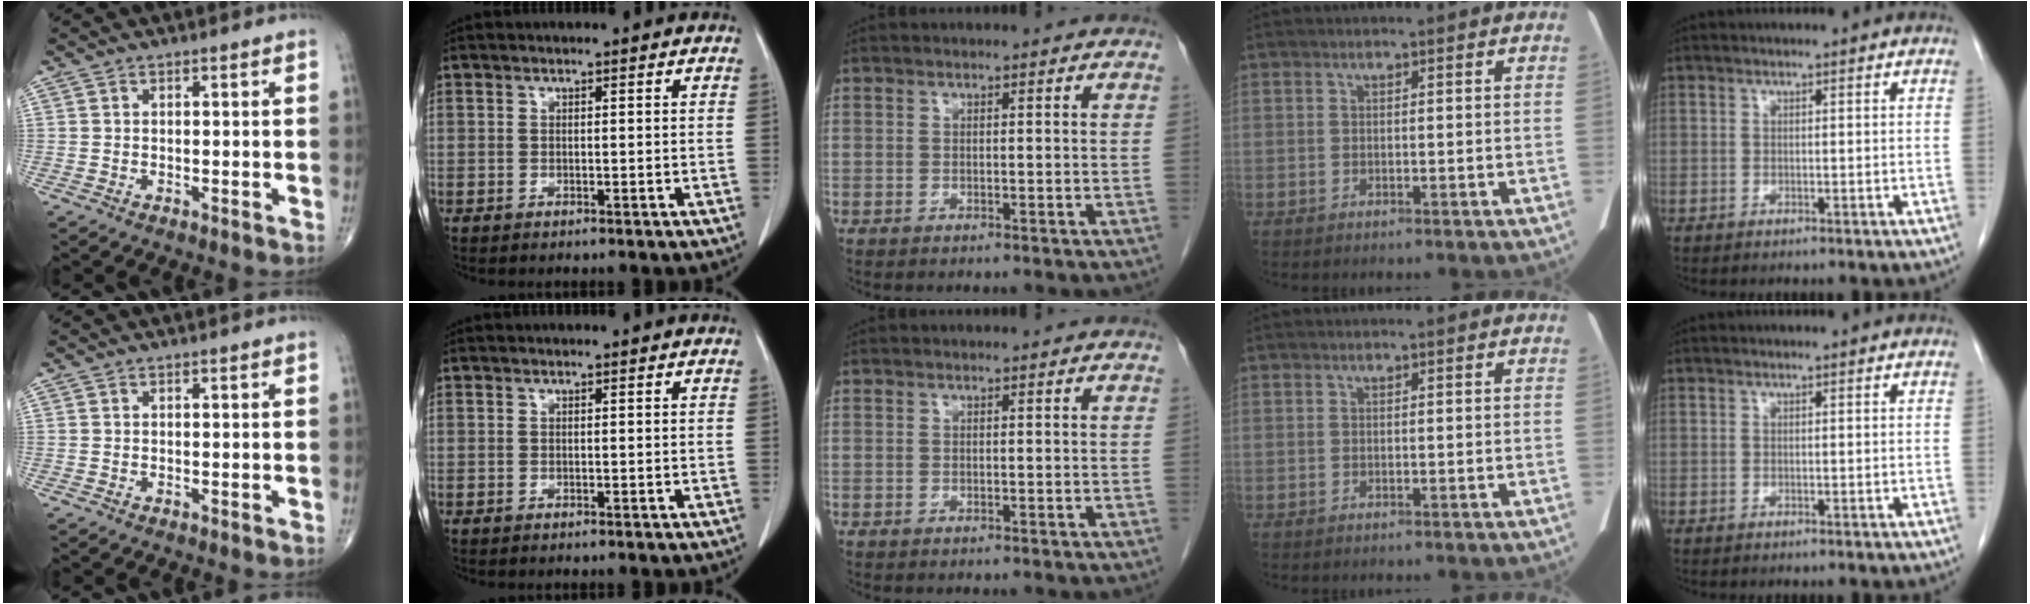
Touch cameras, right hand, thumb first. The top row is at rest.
{}